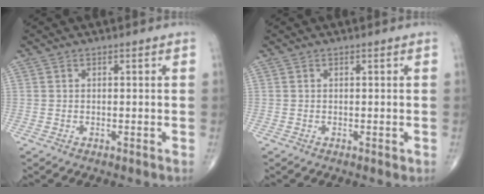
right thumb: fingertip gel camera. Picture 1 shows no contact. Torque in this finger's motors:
{"motor_torque": [-0.19, -0.03, 0.11, 0.05, -0.01]}